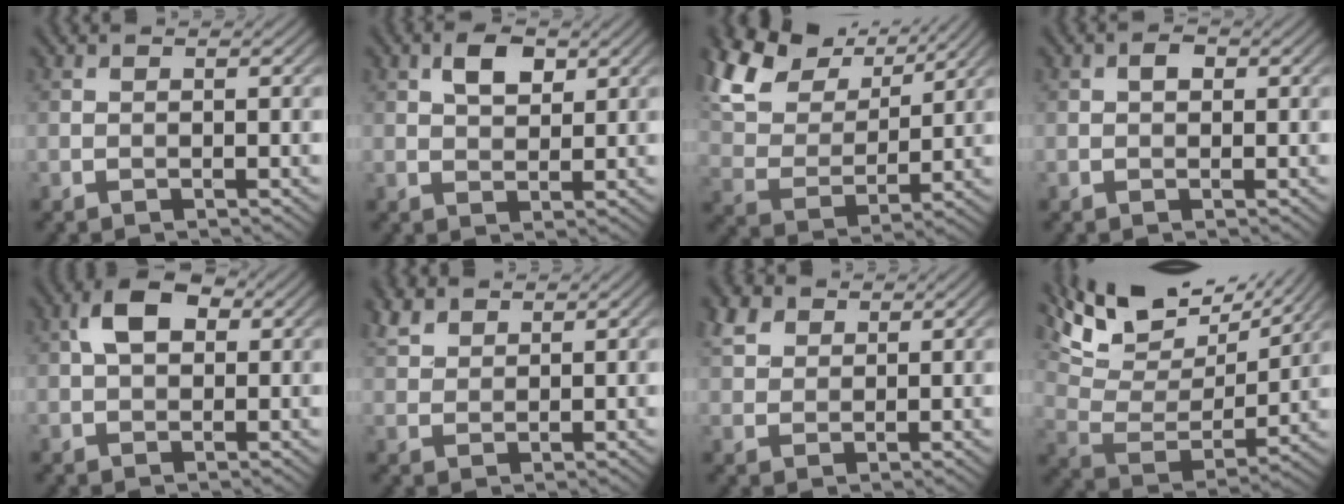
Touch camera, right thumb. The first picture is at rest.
{"total": 3.8, "force": [1.8, 2.1, 2.7], "torque": [-0.052, 0.003, 0.031]}
{"total": 13.5, "force": [9.2, 6.6, 7.5], "torque": [-0.215, 0.035, 0.152]}
{"total": 1.4, "force": [0.3, 1.0, 0.9], "torque": [-0.015, 0.002, 0.001]}
{"total": 4.9, "force": [1.2, 3.1, 3.6], "torque": [-0.069, 0.009, 0.014]}
{"total": 3.4, "force": [2.6, 1.7, 1.5], "torque": [-0.039, 0.008, 0.057]}
{"total": 3.9, "force": [2.3, 2.5, 1.8], "torque": [-0.051, 0.009, 0.050]}
{"total": 15.9, "force": [12.0, 5.8, 8.6], "torque": [-0.209, 0.018, 0.176]}